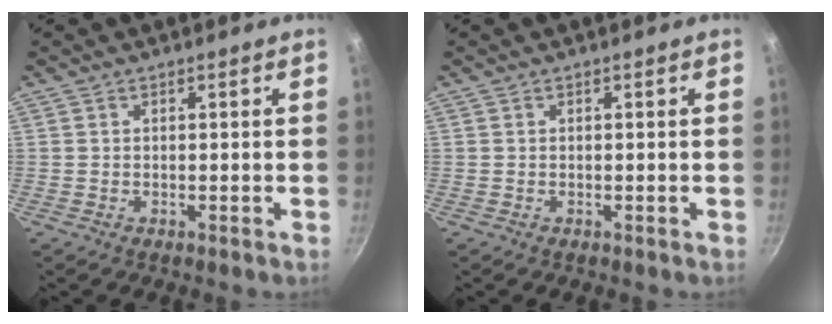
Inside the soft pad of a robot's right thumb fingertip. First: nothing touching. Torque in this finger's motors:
{"motor_torque": [0.00, 0.00, -0.23, 0.23, 0.00]}